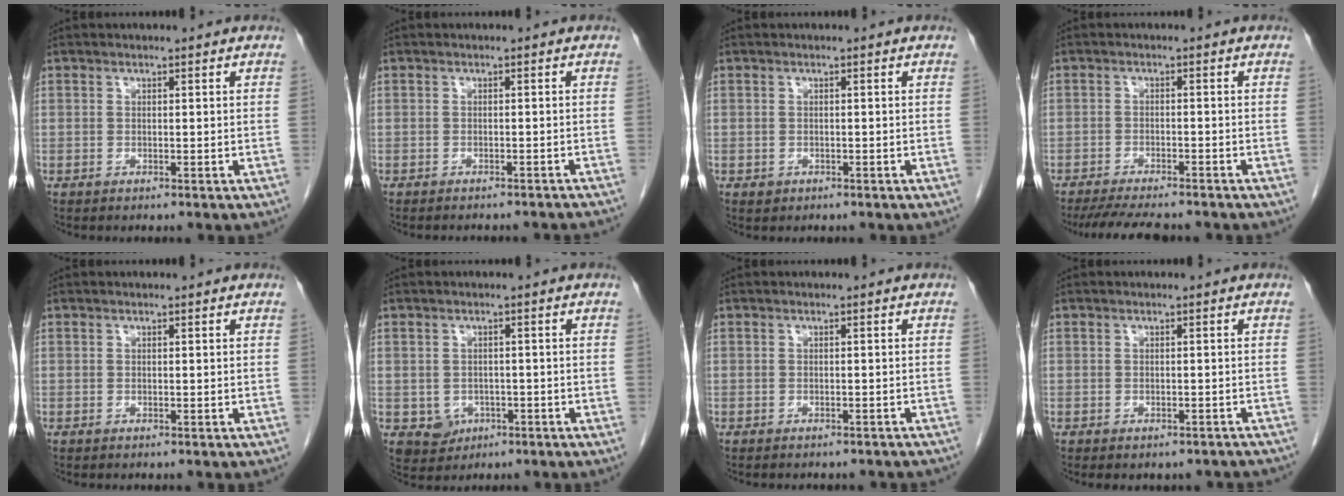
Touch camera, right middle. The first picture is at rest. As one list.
[{"total": 9.2, "force": [-8.5, 1.8, 2.8], "torque": [-0.027, -0.004, -0.085]}, {"total": 0.8, "force": [-0.4, 0.7, 0.2], "torque": [-0.003, 0.002, -0.001]}, {"total": 9.2, "force": [-8.0, 0.8, 4.4], "torque": [-0.062, -0.018, -0.122]}, {"total": 0.0}, {"total": 3.9, "force": [-1.3, 3.5, 1.1], "torque": [-0.014, 0.003, -0.011]}, {"total": 7.0, "force": [-6.2, 2.2, 2.4], "torque": [-0.027, -0.002, -0.063]}, {"total": 5.7, "force": [-4.9, 2.4, 1.7], "torque": [-0.013, 0.006, -0.049]}]